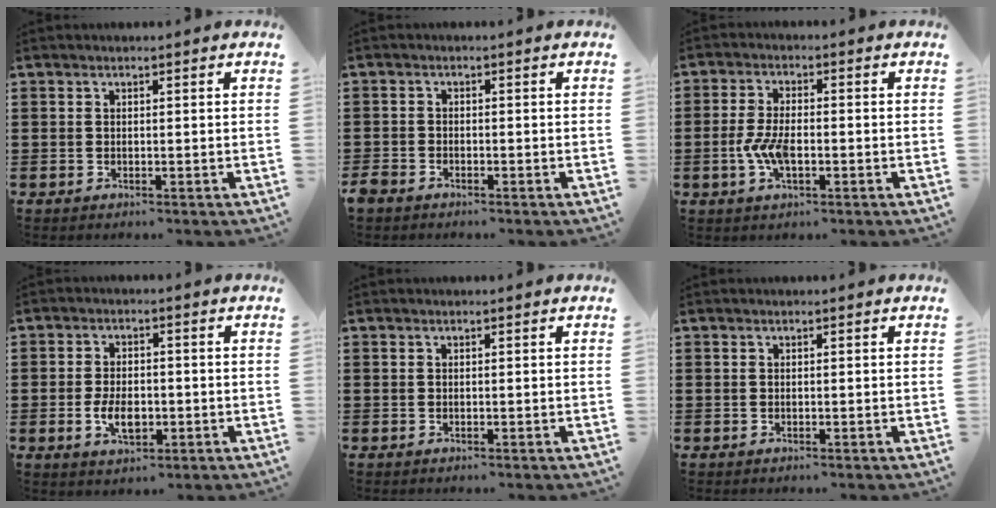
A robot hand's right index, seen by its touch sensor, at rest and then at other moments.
{"total": 1.8, "force": [-1.6, 0.9, 0.3], "torque": [-0.017, 0.003, -0.036]}
{"total": 5.1, "force": [-1.3, 2.0, 4.5], "torque": [-0.107, -0.007, -0.028]}
{"total": 4.9, "force": [-1.2, 2.6, 3.9], "torque": [-0.070, -0.003, -0.020]}
{"total": 0.0}
{"total": 0.0}